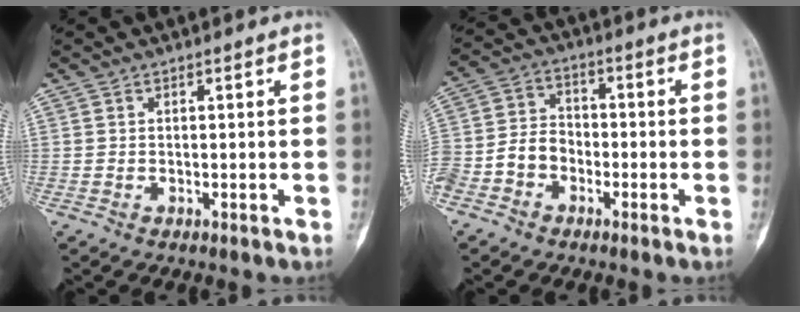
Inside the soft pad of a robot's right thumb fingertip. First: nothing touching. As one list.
[{"total": 10.5, "force": [-4.3, 8.2, 5.0], "torque": [-0.096, 0.038, -0.085]}]